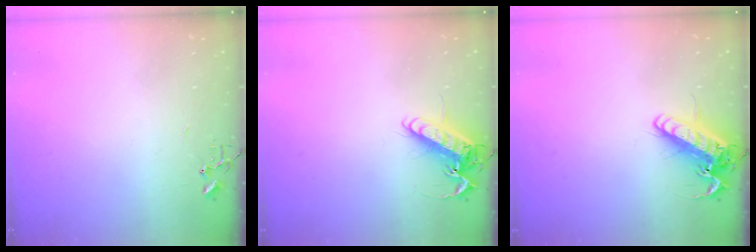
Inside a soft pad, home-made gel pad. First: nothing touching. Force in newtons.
{"total": 13.7, "press": 13.5, "slide": 2.3}
{"total": 16.2, "press": 16.0, "slide": 2.5}